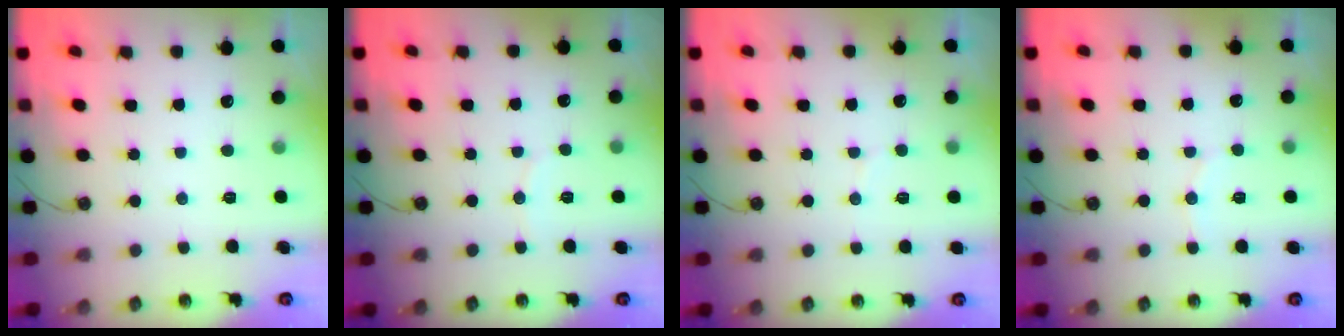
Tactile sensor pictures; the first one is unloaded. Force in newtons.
{"total": 3.3, "press": 3.2, "slide": 0.4}
{"total": 2.9, "press": 2.7, "slide": 1.1}
{"total": 5.8, "press": 5.5, "slide": 1.7}